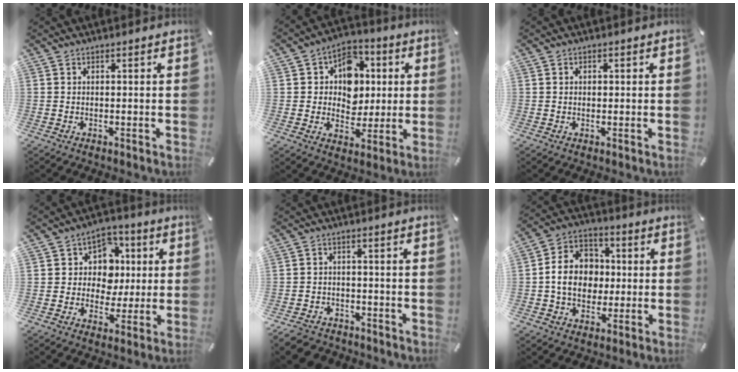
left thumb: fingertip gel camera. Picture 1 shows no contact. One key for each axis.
{"total": 10.5, "fx": 1.1, "fy": 9.5, "fz": 4.5, "tx": -0.062, "ty": -0.001, "tz": 0.021}
{"total": 1.1, "fx": 0.0, "fy": 1.0, "fz": 0.5, "tx": -0.010, "ty": 0.006, "tz": -0.001}
{"total": 9.4, "fx": 0.3, "fy": 9.0, "fz": 2.8, "tx": -0.039, "ty": 0.002, "tz": 0.007}
{"total": 4.2, "fx": -3.3, "fy": 2.4, "fz": 0.9, "tx": -0.025, "ty": 0.018, "tz": -0.067}
{"total": 12.0, "fx": -0.7, "fy": 10.4, "fz": 5.9, "tx": -0.117, "ty": 0.021, "tz": -0.008}